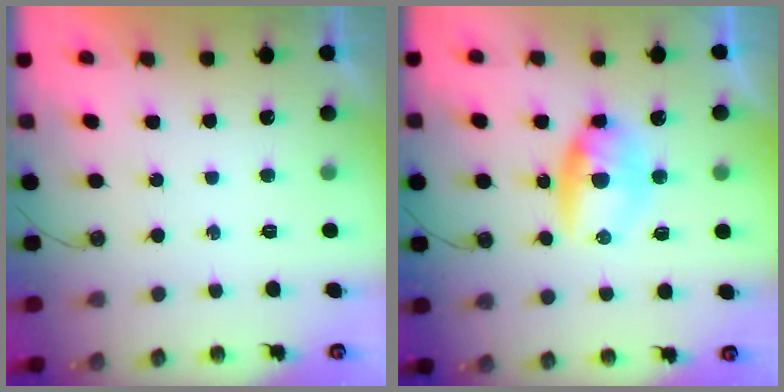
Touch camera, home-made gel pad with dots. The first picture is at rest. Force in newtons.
{"total": 8.7, "press": 8.0, "slide": 3.5}